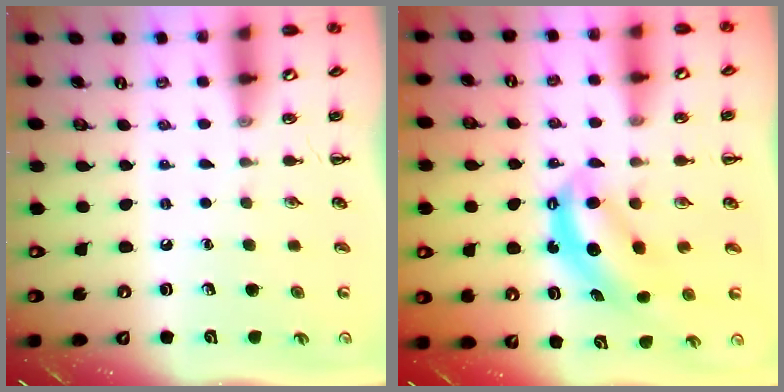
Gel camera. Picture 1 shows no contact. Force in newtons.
{"total": 6.2, "press": 6.1, "slide": 0.8}